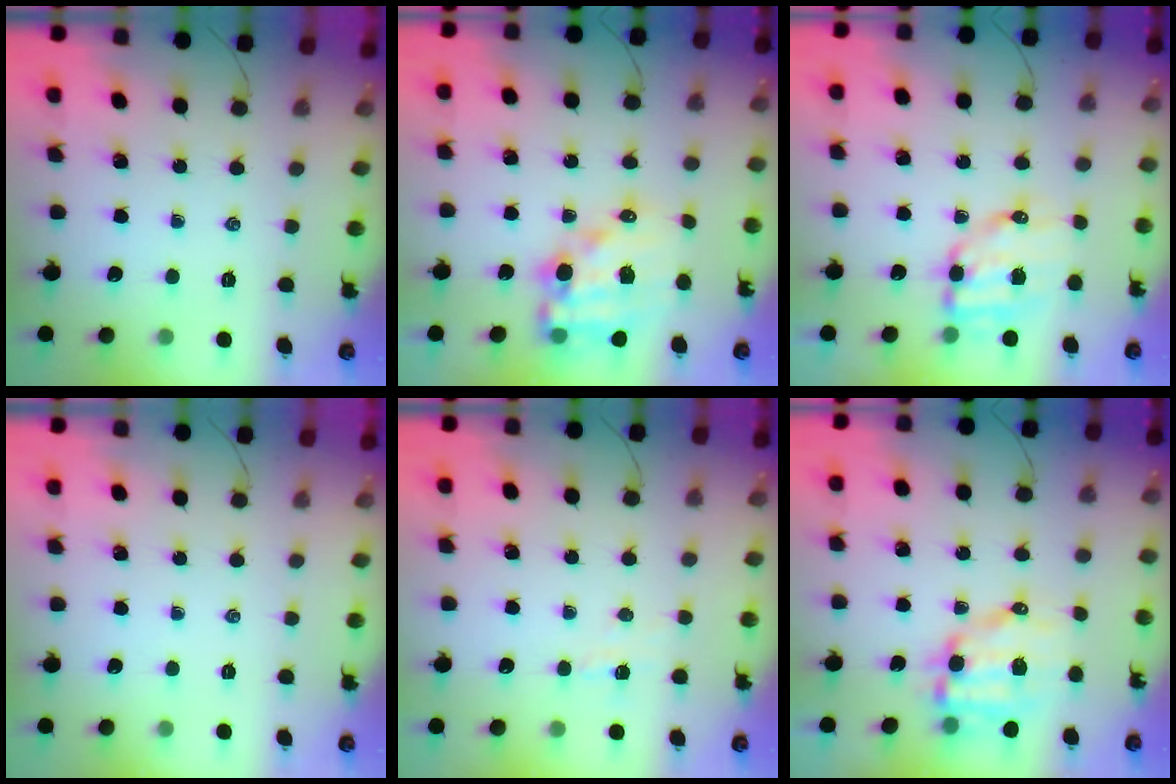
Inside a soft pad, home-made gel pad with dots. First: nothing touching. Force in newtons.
{"total": 13.3, "press": 12.9, "slide": 3.1}
{"total": 9.8, "press": 9.7, "slide": 1.7}
{"total": 0.0}
{"total": 2.9, "press": 2.8, "slide": 0.8}
{"total": 9.5, "press": 9.2, "slide": 2.2}